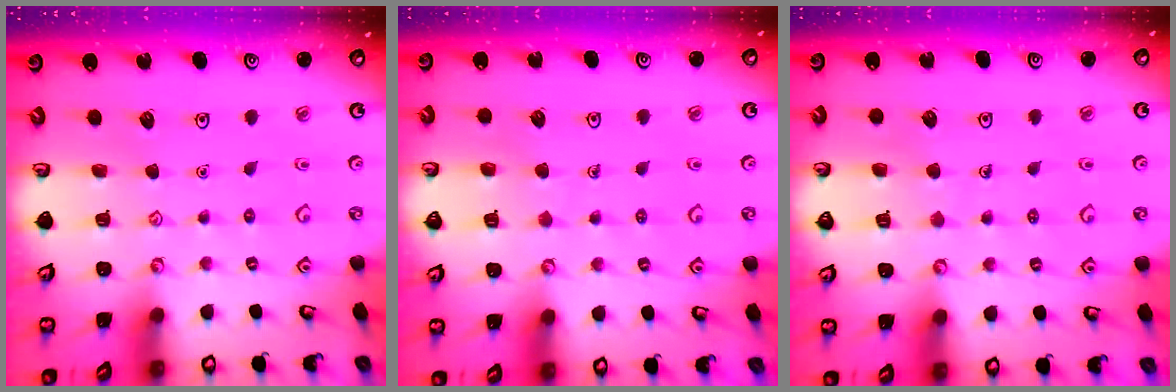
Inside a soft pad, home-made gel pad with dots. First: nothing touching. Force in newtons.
{"total": 4.3, "press": 4.3, "slide": 0.4}
{"total": 4.0, "press": 4.0, "slide": 0.3}